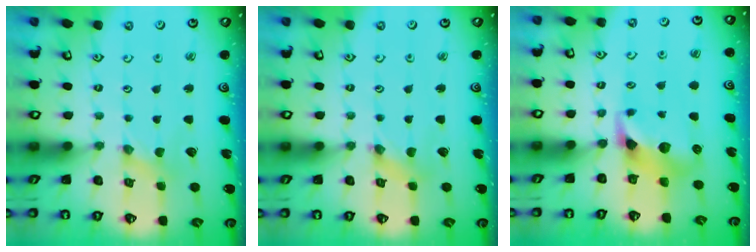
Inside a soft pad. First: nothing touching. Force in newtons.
{"total": 0.8, "press": 0.7, "slide": 0.3}
{"total": 8.6, "press": 8.5, "slide": 1.2}